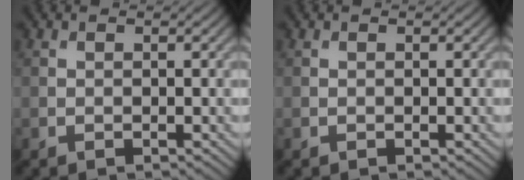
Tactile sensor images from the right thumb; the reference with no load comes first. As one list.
[{"total": 0.0}]